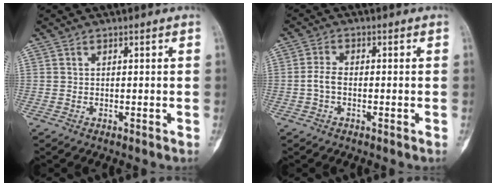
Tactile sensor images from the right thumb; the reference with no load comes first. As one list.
[{"total": 2.9, "force": [-0.7, 1.7, 2.3], "torque": [-0.043, 0.008, -0.017]}]